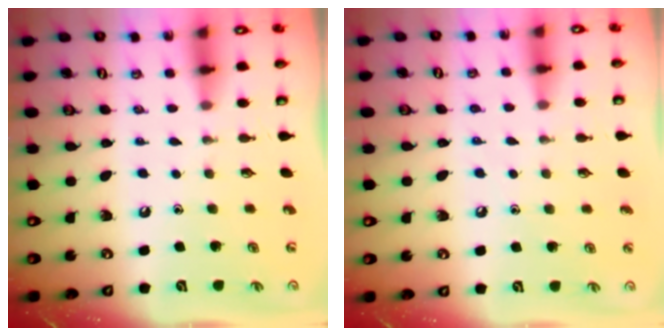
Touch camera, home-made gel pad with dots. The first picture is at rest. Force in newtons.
{"total": 3.4, "press": 3.4, "slide": 0.4}